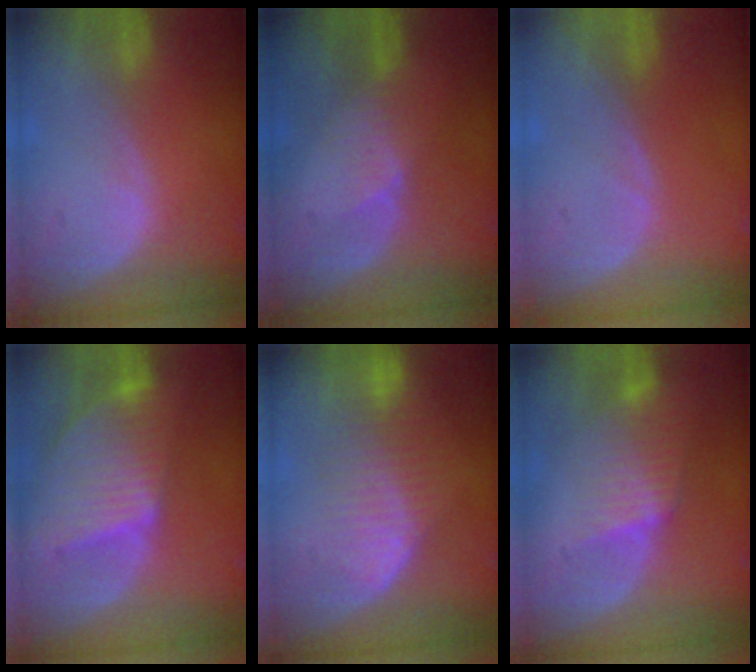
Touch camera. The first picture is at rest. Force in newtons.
{"total": 2.7, "press": 2.7, "slide": 0.3}
{"total": 0.0}
{"total": 9.5, "press": 8.2, "slide": 4.8}
{"total": 7.9, "press": 7.4, "slide": 2.5}
{"total": 6.4, "press": 5.9, "slide": 2.5}